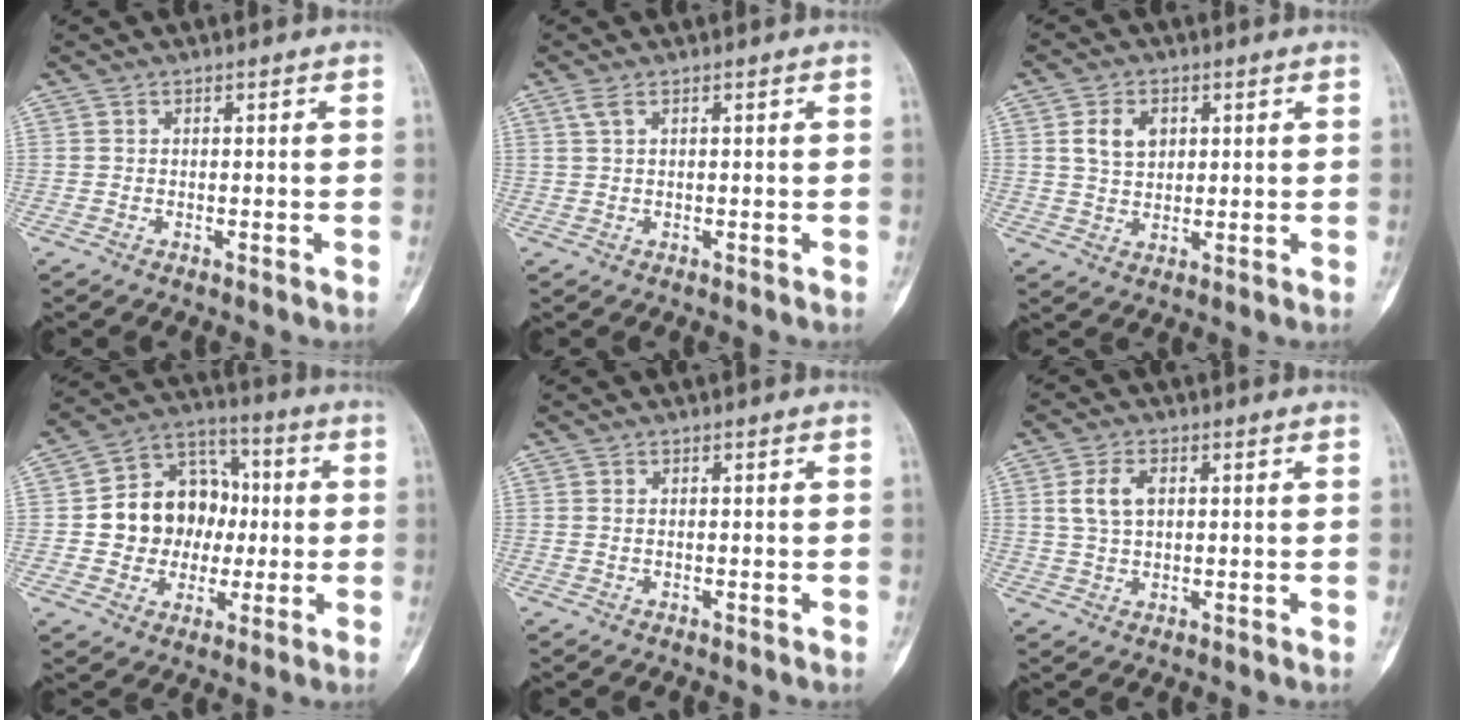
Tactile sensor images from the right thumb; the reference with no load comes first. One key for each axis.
{"total": 2.1, "fx": 1.0, "fy": 0.9, "fz": 1.7, "tx": -0.047, "ty": 0.010, "tz": 0.027}
{"total": 5.7, "fx": 1.8, "fy": 4.1, "fz": 3.5, "tx": -0.047, "ty": -0.007, "tz": 0.034}
{"total": 14.3, "fx": -0.1, "fy": 12.1, "fz": 7.7, "tx": -0.072, "ty": 0.032, "tz": -0.001}
{"total": 0.0}
{"total": 5.2, "fx": 1.3, "fy": 3.2, "fz": 3.9, "tx": -0.079, "ty": 0.003, "tz": 0.024}